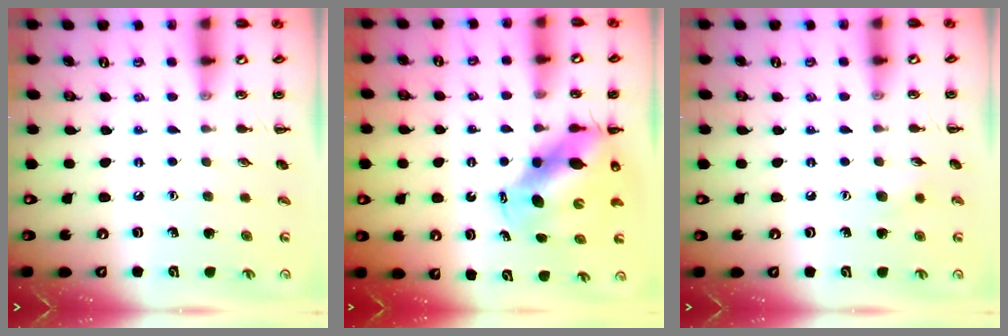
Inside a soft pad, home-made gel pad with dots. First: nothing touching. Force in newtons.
{"total": 10.2, "press": 9.8, "slide": 2.8}
{"total": 4.5, "press": 4.4, "slide": 0.9}